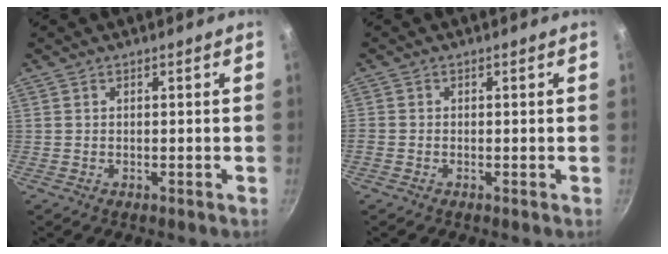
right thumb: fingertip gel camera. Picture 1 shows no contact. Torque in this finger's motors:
{"motor_torque": [-0.66, 1.12, 0.97, -0.06, 0.27]}